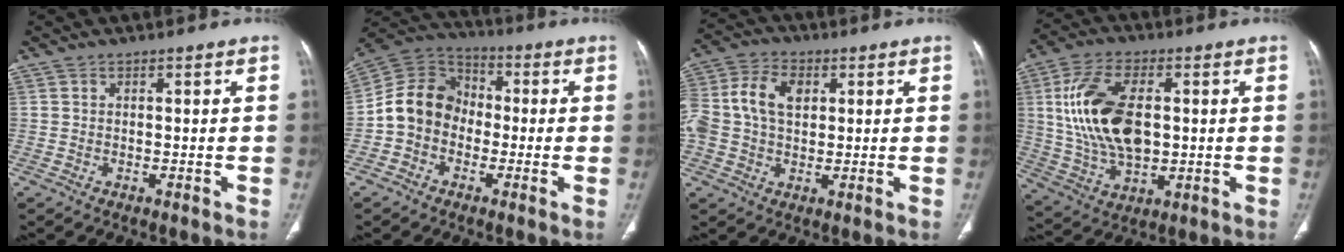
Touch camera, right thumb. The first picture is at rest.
{"total": 10.7, "force": [-2.0, 9.0, 5.4], "torque": [-0.087, 0.039, -0.051]}
{"total": 14.4, "force": [2.5, 10.4, 9.6], "torque": [-0.217, 0.020, 0.042]}
{"total": 17.2, "force": [1.9, 9.8, 14.0], "torque": [-0.262, -0.001, 0.043]}